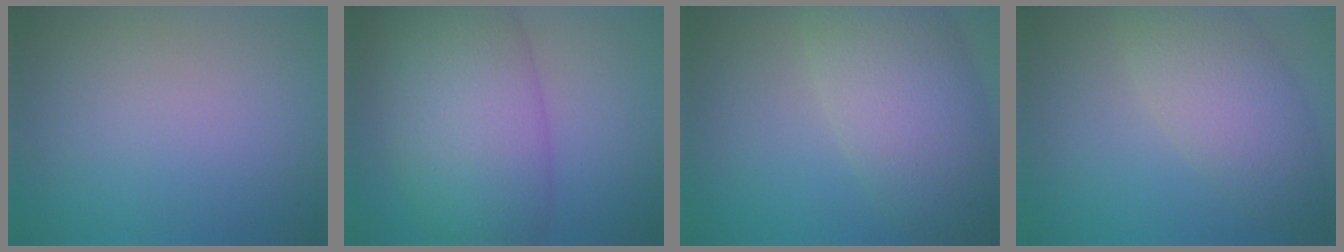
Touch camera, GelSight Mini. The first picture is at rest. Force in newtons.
{"total": 10.3, "press": 10.3, "slide": 0.3}
{"total": 8.9, "press": 8.9, "slide": 0.3}
{"total": 5.6, "press": 5.6, "slide": 0.4}